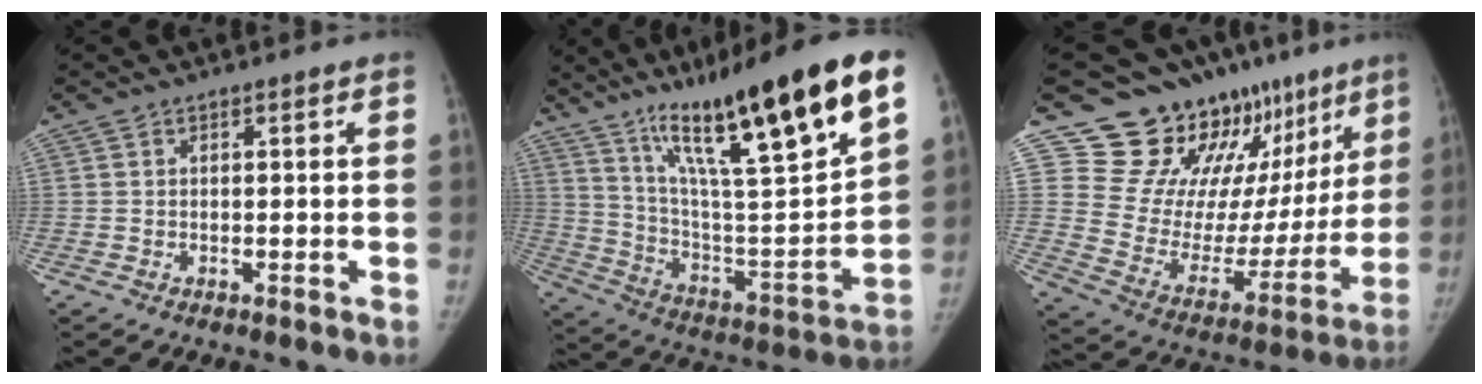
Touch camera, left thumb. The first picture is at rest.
{"total": 29.5, "force": [17.0, 4.8, 23.6], "torque": [-0.365, -0.045, 0.288]}
{"total": 24.0, "force": [16.7, 12.9, 11.4], "torque": [-0.110, -0.093, 0.255]}